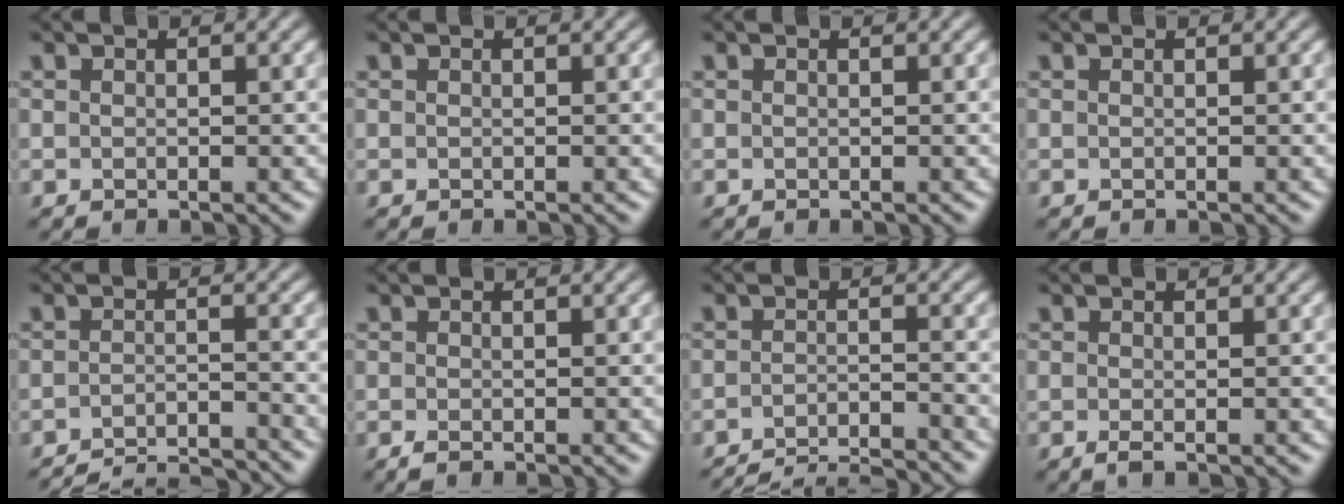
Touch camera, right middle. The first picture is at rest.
{"total": 0.0}
{"total": 0.0}
{"total": 0.0}
{"total": 8.8, "force": [-8.2, 1.6, 2.9], "torque": [-0.038, -0.011, -0.116]}
{"total": 0.8, "force": [-0.5, 0.2, 0.6], "torque": [-0.014, -0.004, -0.010]}
{"total": 7.8, "force": [-7.2, 1.3, 2.9], "torque": [-0.040, -0.011, -0.107]}
{"total": 0.9, "force": [-0.4, 0.2, 0.7], "torque": [-0.017, -0.006, -0.007]}